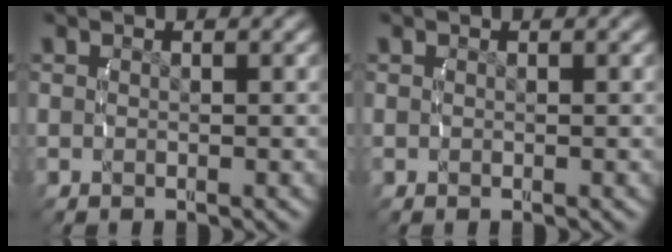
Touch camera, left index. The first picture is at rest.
{"total": 0.0}